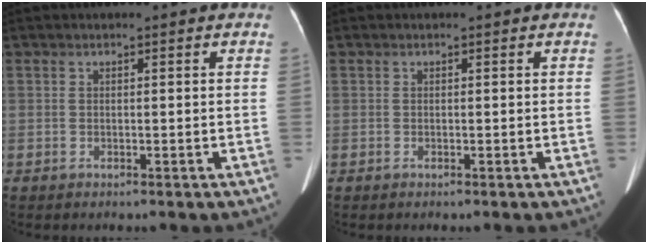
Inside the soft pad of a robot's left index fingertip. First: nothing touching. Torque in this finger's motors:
{"motor_torque": [0.13, 0.13, 0.00, 0.00]}